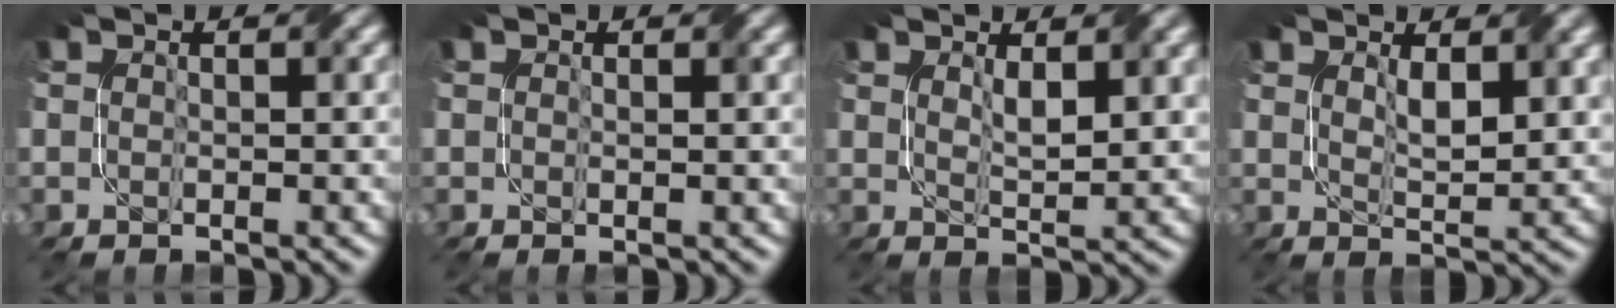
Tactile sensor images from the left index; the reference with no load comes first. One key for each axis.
{"total": 0.9, "fx": 0.2, "fy": 0.4, "fz": 0.7, "tx": -0.007, "ty": -0.002, "tz": 0.005}
{"total": 2.4, "fx": 1.2, "fy": 0.7, "fz": 1.9, "tx": -0.040, "ty": -0.004, "tz": 0.027}
{"total": 2.8, "fx": 1.4, "fy": 1.0, "fz": 2.2, "tx": -0.045, "ty": -0.006, "tz": 0.032}